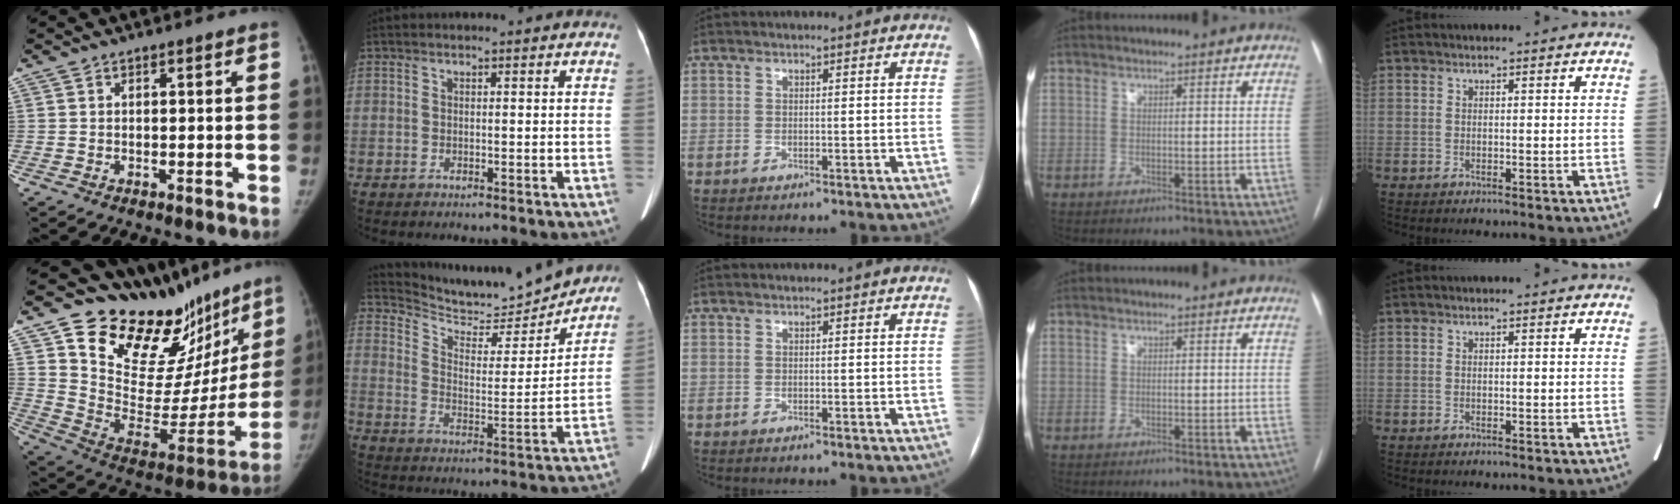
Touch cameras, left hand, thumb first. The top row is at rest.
{"thumb": {"total": 28.2, "force": [21.4, 12.9, 13.1], "torque": [-0.149, -0.119, 0.326]}, "index": {"total": 15.4, "force": [14.8, 2.1, 3.7], "torque": [-0.068, -0.014, 0.225]}}